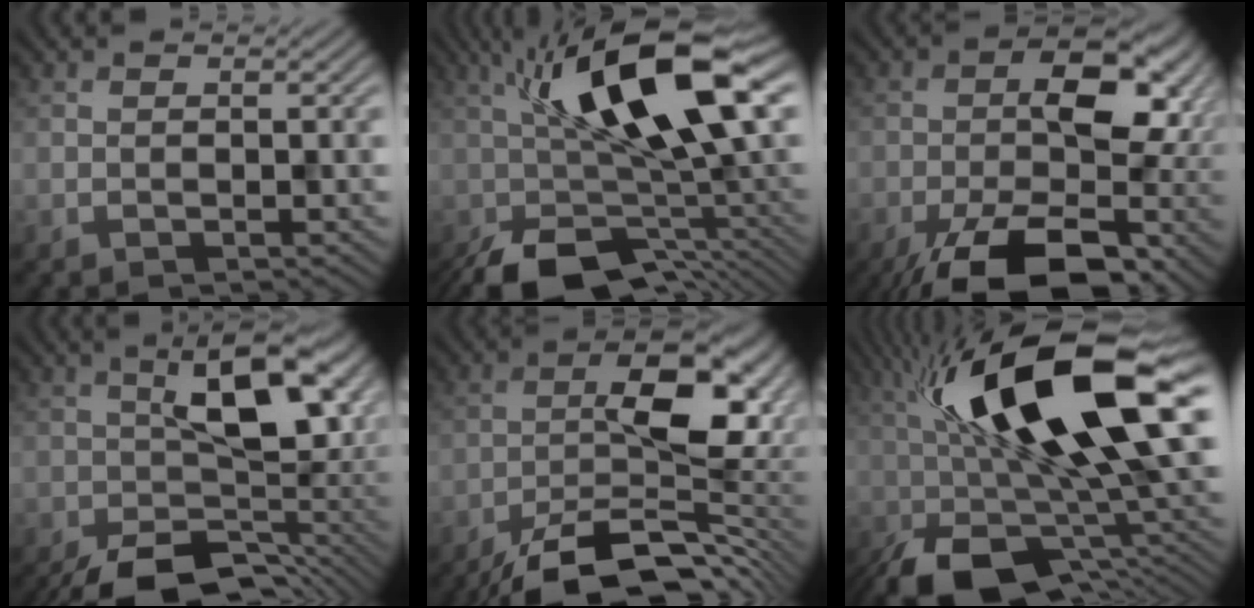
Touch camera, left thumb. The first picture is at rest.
{"total": 16.0, "force": [-1.5, 7.0, 14.3], "torque": [-0.234, -0.003, -0.031]}
{"total": 17.8, "force": [-5.7, 8.9, 14.3], "torque": [-0.218, -0.018, -0.095]}
{"total": 13.4, "force": [-3.6, 6.7, 11.0], "torque": [-0.167, -0.013, -0.055]}
{"total": 15.2, "force": [-7.0, 5.8, 12.2], "torque": [-0.185, -0.009, -0.127]}
{"total": 20.5, "force": [0.7, 8.5, 18.7], "torque": [-0.330, -0.006, 0.009]}